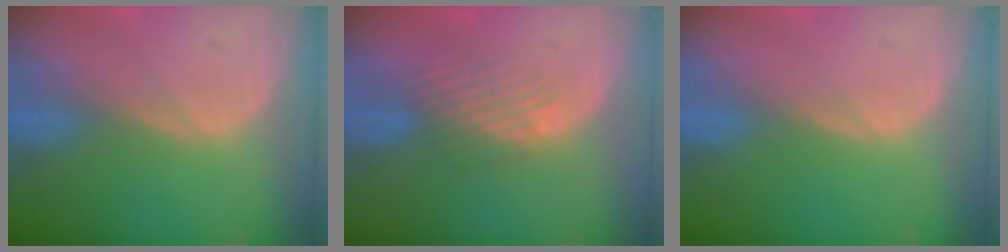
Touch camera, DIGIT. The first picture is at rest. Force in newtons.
{"total": 4.1, "press": 3.6, "slide": 1.9}
{"total": 0.0}